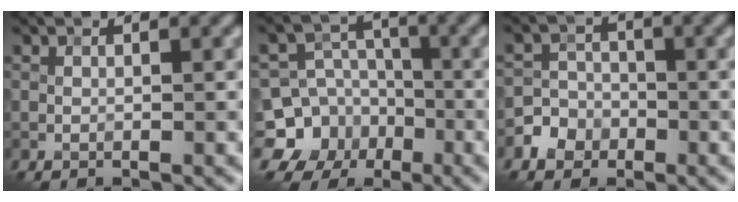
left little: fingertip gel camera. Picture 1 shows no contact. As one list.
[{"total": 11.3, "force": [-5.0, 10.0, 1.5], "torque": [-0.043, -0.019, -0.094]}, {"total": 2.9, "force": [-1.5, 2.5, 0.4], "torque": [0.009, 0.005, -0.032]}]